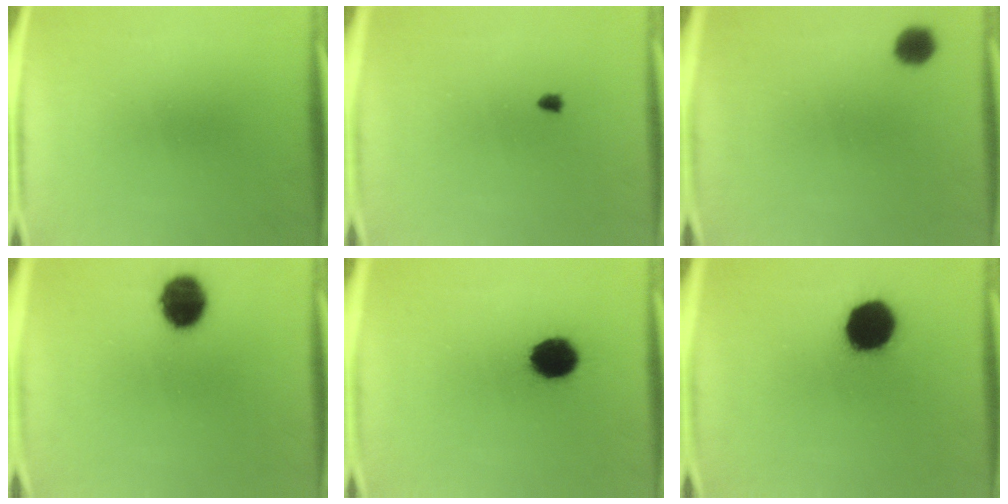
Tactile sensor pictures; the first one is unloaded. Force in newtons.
{"total": 0.6}
{"total": 4.1}
{"total": 10.7}
{"total": 9.5}
{"total": 14.6}